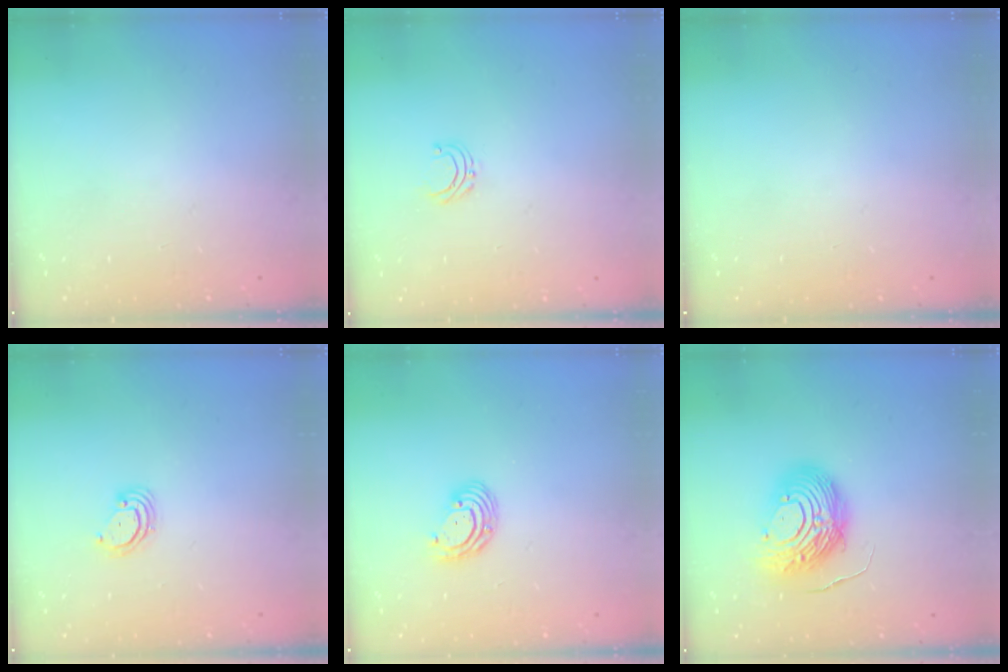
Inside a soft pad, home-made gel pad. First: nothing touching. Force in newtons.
{"total": 3.7, "press": 3.7, "slide": 0.3}
{"total": 0.0}
{"total": 3.0, "press": 2.9, "slide": 0.3}
{"total": 6.4, "press": 6.3, "slide": 1.2}
{"total": 13.3, "press": 13.2, "slide": 1.2}